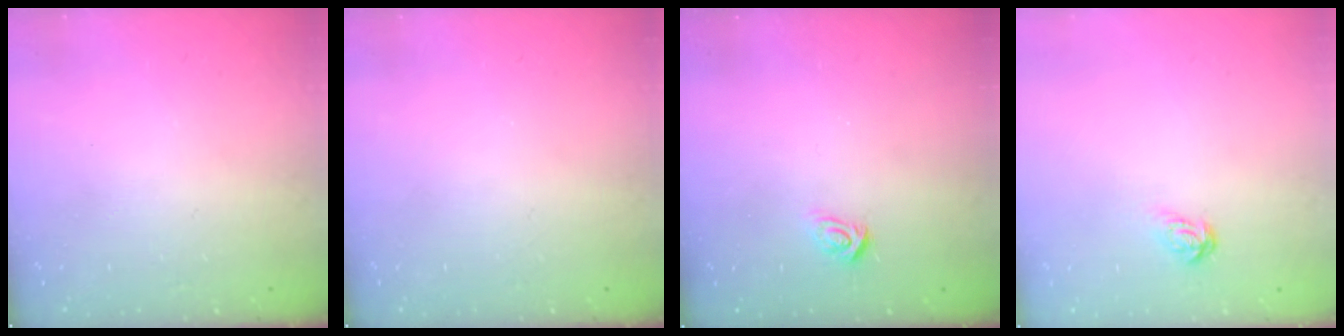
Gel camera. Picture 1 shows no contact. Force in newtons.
{"total": 0.0}
{"total": 3.6, "press": 3.6, "slide": 0.3}
{"total": 3.8, "press": 3.7, "slide": 0.3}